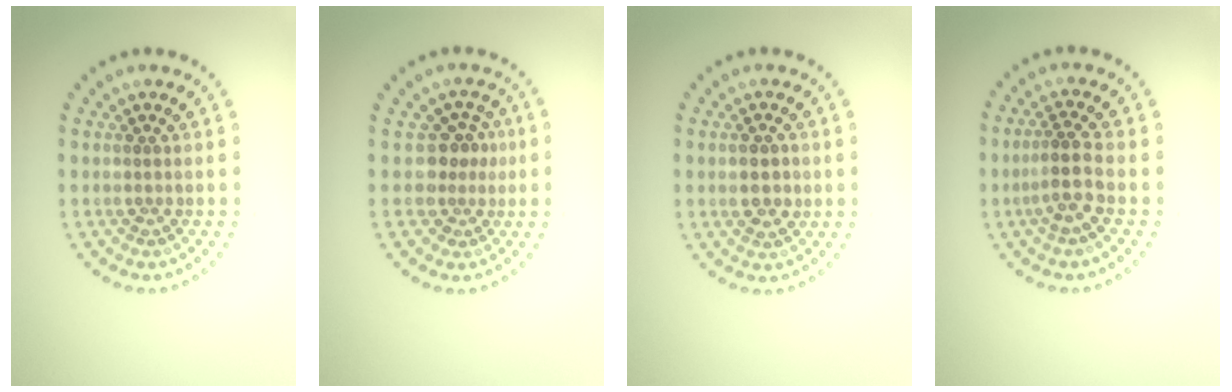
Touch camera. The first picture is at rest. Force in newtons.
{"total": 2.7, "press": 2.0, "slide": 1.7}
{"total": 1.9, "press": 1.9, "slide": 0.1}
{"total": 2.6, "press": 2.2, "slide": 1.5}